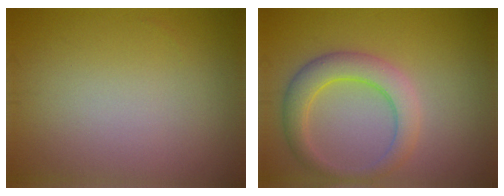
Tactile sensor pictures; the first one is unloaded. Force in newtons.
{"total": 4.1, "press": 4.1, "slide": 0.2}